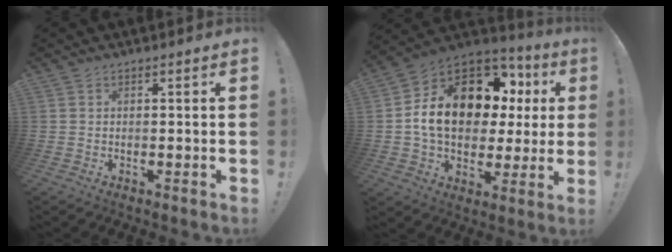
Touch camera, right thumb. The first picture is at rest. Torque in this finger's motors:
{"motor_torque": [2.25, 2.75, 1.35, 0.21, 0.27]}